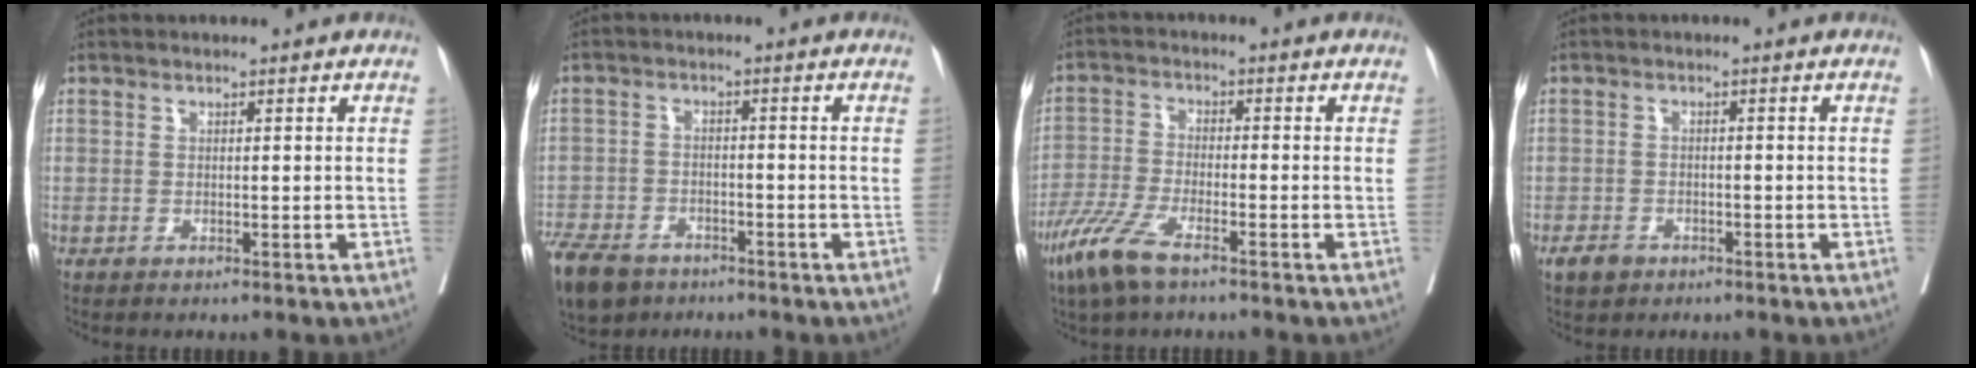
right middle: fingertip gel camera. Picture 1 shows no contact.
{"total": 10.5, "force": [-7.7, 5.8, 4.4], "torque": [-0.100, -0.012, -0.129]}
{"total": 7.3, "force": [-4.9, 1.4, 5.2], "torque": [-0.118, -0.014, -0.096]}
{"total": 2.6, "force": [-1.7, 1.7, 0.9], "torque": [-0.016, 0.003, -0.022]}